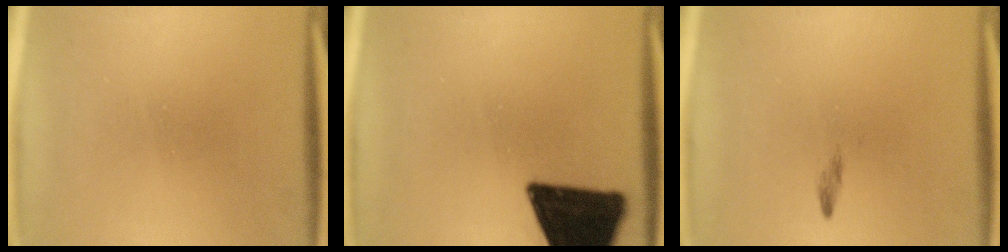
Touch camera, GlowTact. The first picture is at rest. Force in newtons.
{"total": 18.5}
{"total": 0.7}